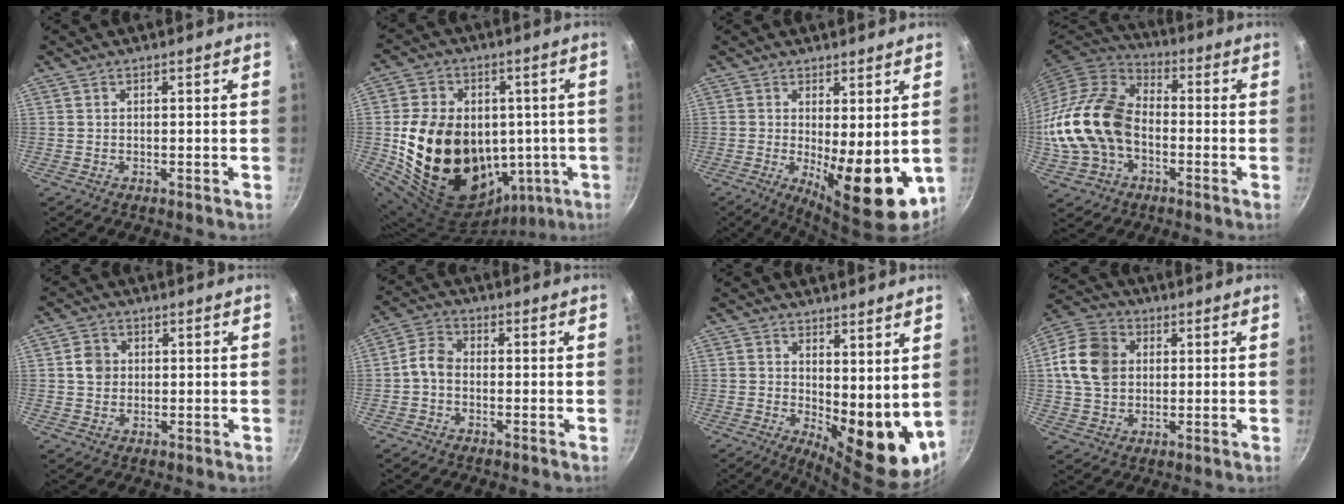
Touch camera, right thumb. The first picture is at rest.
{"total": 24.7, "force": [-1.4, 18.8, 16.0], "torque": [-0.250, 0.017, -0.003]}
{"total": 12.2, "force": [-1.1, 4.2, 11.4], "torque": [-0.135, -0.014, -0.001]}
{"total": 19.4, "force": [-3.0, 13.7, 13.5], "torque": [-0.250, 0.038, -0.063]}
{"total": 3.9, "force": [0.4, 3.5, 1.8], "torque": [-0.015, 0.007, 0.001]}
{"total": 4.3, "force": [-1.1, 3.1, 2.8], "torque": [-0.054, 0.025, -0.035]}
{"total": 12.7, "force": [2.9, 5.7, 10.9], "torque": [-0.115, -0.039, 0.054]}
{"total": 12.2, "force": [1.8, 9.6, 7.3], "torque": [-0.119, 0.010, 0.019]}